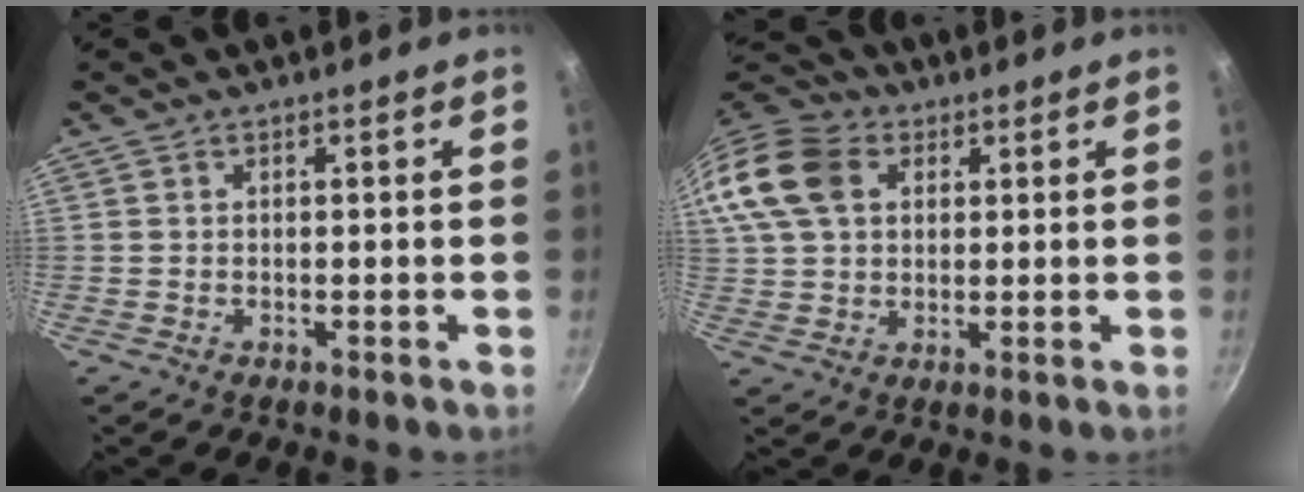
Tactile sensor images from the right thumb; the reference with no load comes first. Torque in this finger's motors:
{"motor_torque": [0.42, 0.62, 0.66, -0.45, 0.12]}